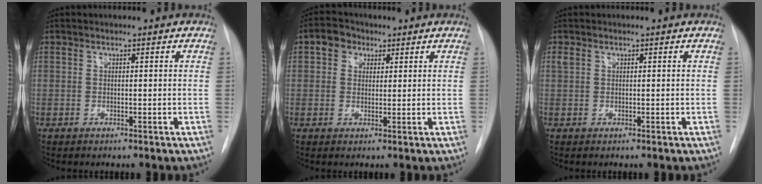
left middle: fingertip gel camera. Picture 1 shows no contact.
{"total": 3.6, "force": [1.6, 2.9, 1.4], "torque": [-0.022, 0.013, 0.025]}
{"total": 0.8, "force": [0.4, 0.5, 0.3], "torque": [-0.011, 0.012, 0.010]}